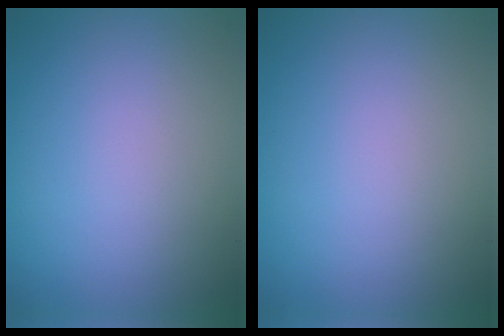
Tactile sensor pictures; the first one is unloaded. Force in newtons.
{"total": 0.0}